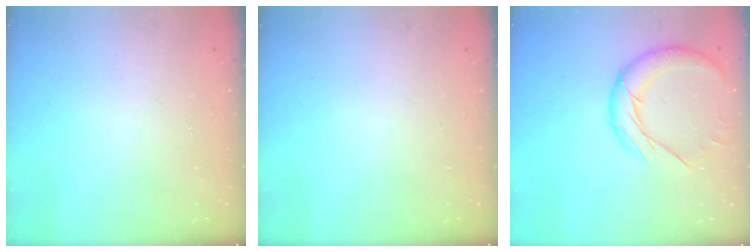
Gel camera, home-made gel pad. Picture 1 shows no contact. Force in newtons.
{"total": 0.0}
{"total": 13.3, "press": 13.2, "slide": 1.0}